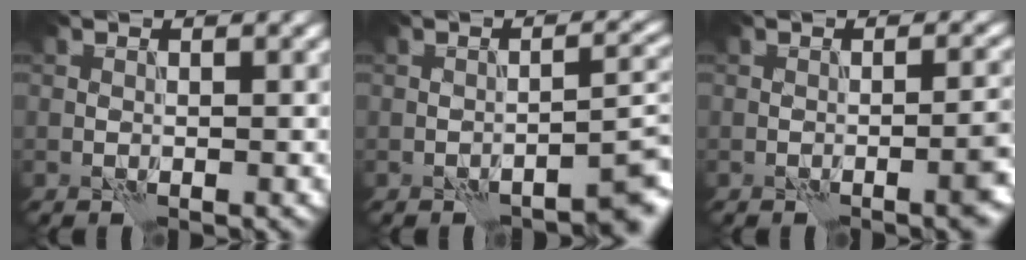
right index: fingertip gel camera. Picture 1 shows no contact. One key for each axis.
{"total": 3.3, "fx": -2.3, "fy": 0.6, "fz": 2.3, "tx": -0.027, "ty": 0.014, "tz": -0.035}
{"total": 3.9, "fx": -1.5, "fy": 1.0, "fz": 3.4, "tx": -0.038, "ty": 0.007, "tz": -0.023}